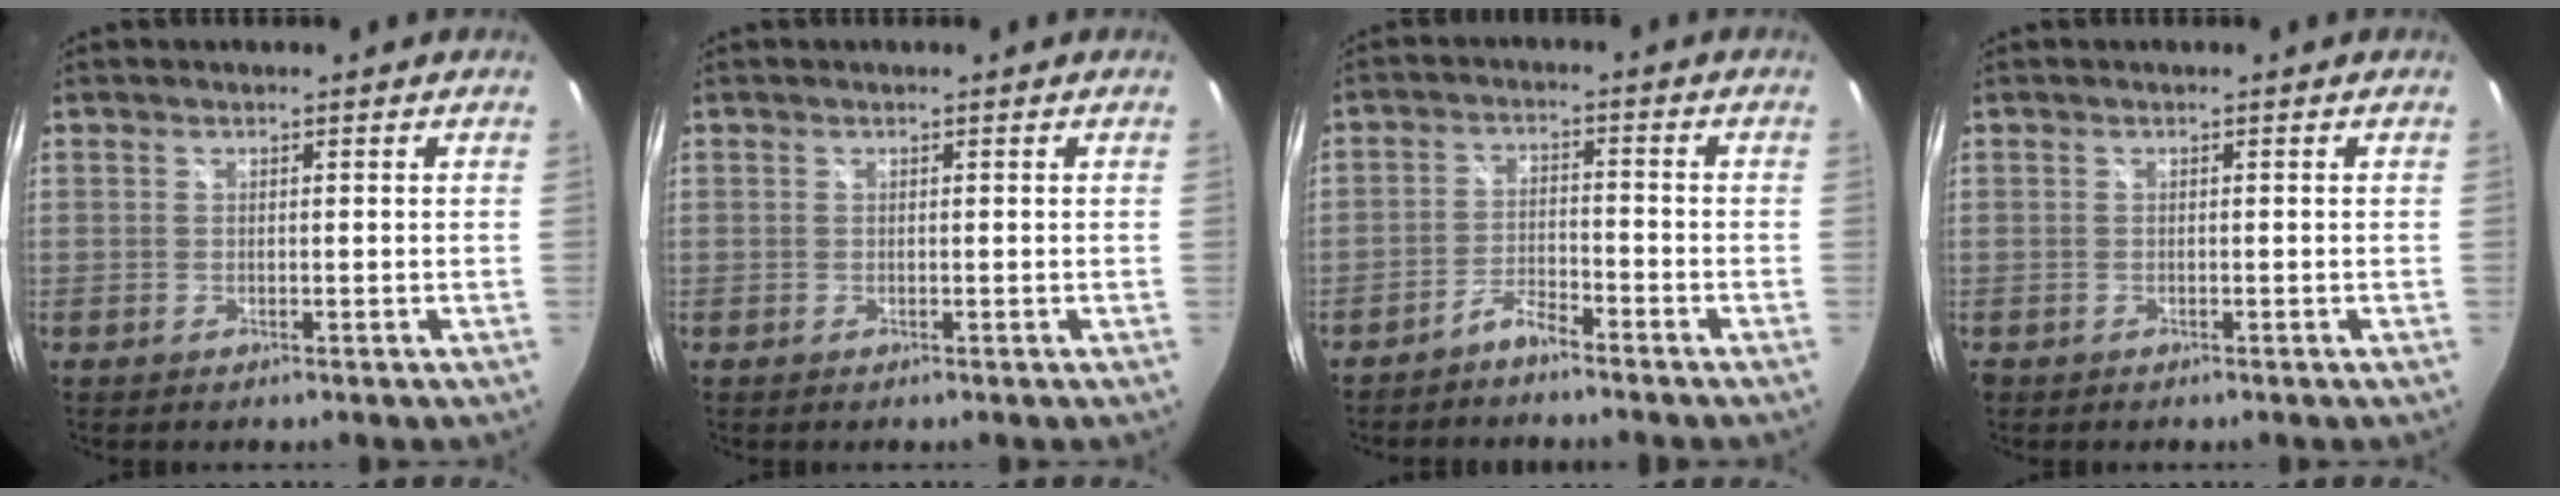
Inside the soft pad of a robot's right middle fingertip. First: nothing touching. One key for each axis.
{"total": 0.0}
{"total": 3.4, "fx": -3.1, "fy": 0.6, "fz": 1.2, "tx": -0.038, "ty": 0.008, "tz": -0.059}
{"total": 0.7, "fx": -0.4, "fy": 0.5, "fz": 0.1, "tx": -0.004, "ty": -0.003, "tz": -0.007}